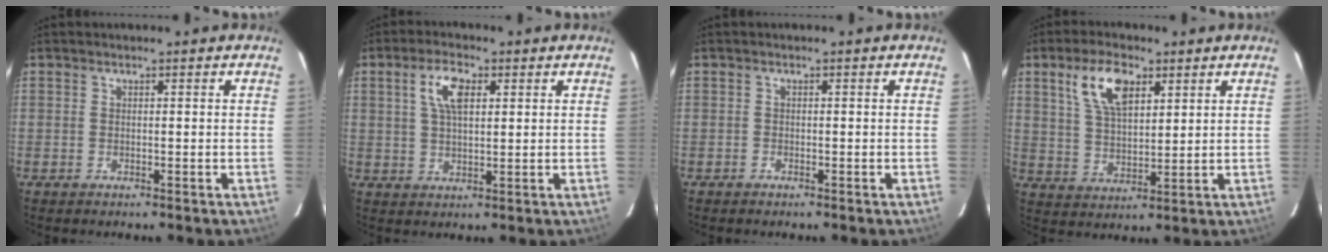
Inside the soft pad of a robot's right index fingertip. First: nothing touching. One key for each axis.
{"total": 6.1, "fx": 2.2, "fy": 2.7, "fz": 5.0, "tx": -0.095, "ty": 0.013, "tz": 0.041}
{"total": 0.6, "fx": -0.5, "fy": 0.3, "fz": 0.0, "tx": -0.002, "ty": 0.003, "tz": -0.011}
{"total": 9.6, "fx": 4.7, "fy": 4.5, "fz": 7.0, "tx": -0.135, "ty": 0.015, "tz": 0.092}